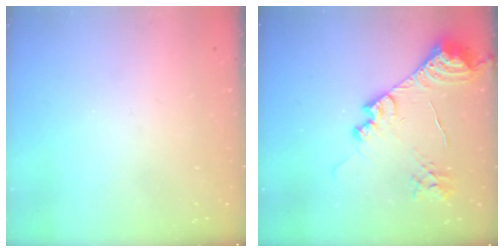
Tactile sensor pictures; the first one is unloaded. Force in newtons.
{"total": 18.4, "press": 18.2, "slide": 2.1}